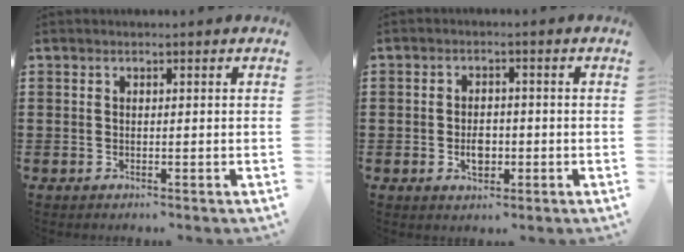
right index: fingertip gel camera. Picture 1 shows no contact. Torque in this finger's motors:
{"motor_torque": [1.05, 1.09, 0.02, 0.00]}